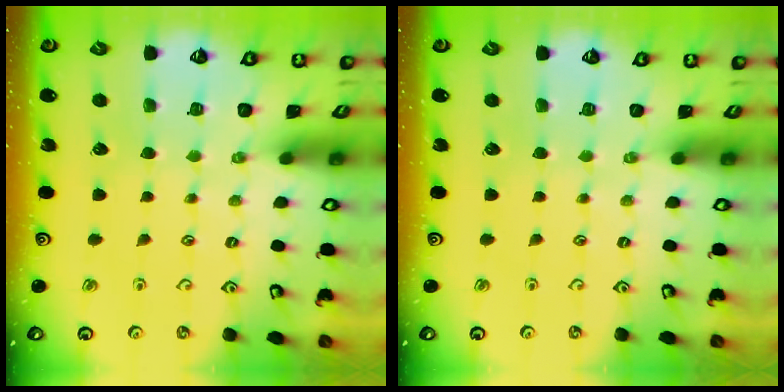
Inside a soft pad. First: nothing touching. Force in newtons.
{"total": 0.0}